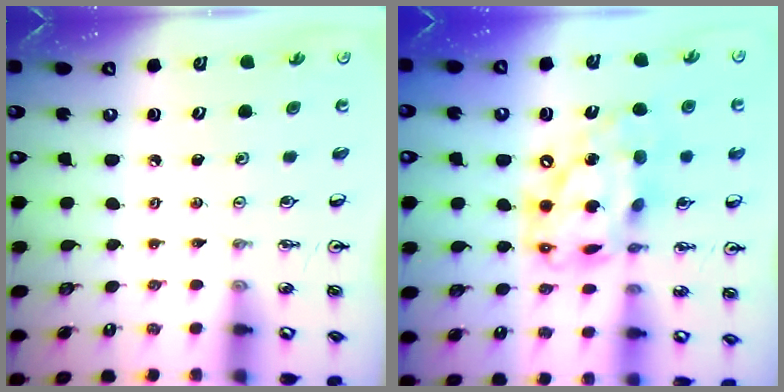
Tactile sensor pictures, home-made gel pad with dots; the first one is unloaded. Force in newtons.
{"total": 18.1, "press": 18.0, "slide": 2.0}